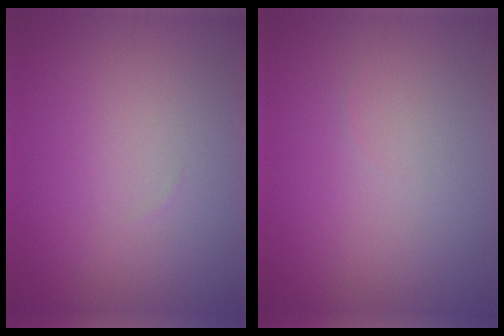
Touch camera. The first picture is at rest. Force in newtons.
{"total": 0.0}